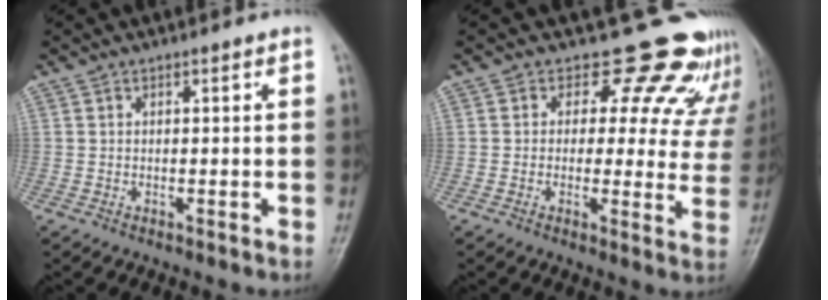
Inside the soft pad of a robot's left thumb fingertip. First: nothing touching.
{"total": 14.8, "force": [12.9, 6.7, 3.0], "torque": [0.027, -0.085, 0.121]}